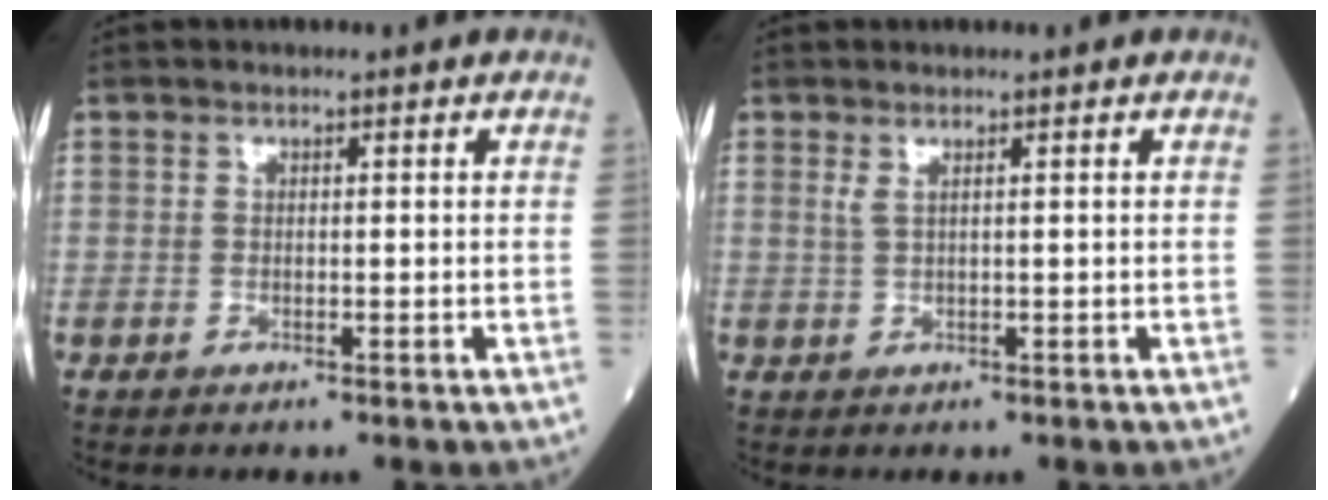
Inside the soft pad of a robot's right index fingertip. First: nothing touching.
{"total": 1.2, "force": [0.6, -0.1, 1.0], "torque": [-0.029, -0.001, 0.012]}